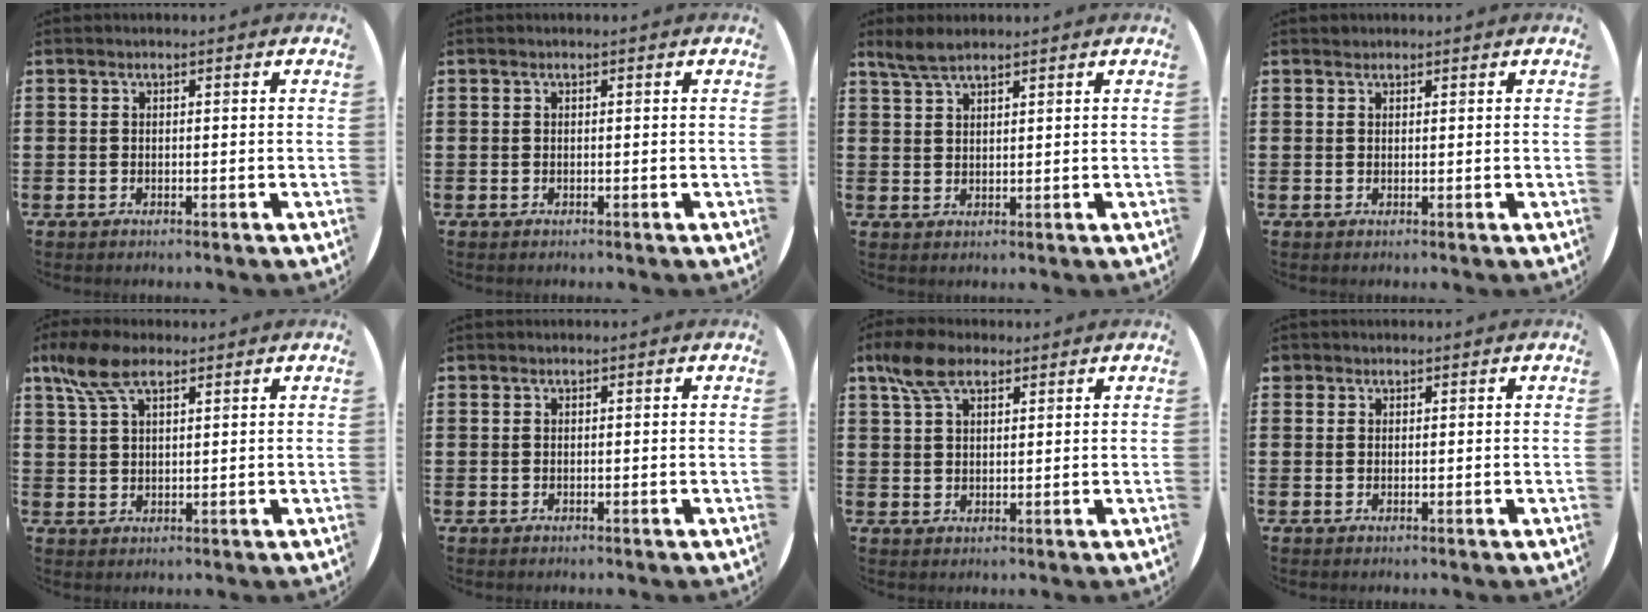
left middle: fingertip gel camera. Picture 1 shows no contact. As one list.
[{"total": 0.0}, {"total": 3.2, "force": [2.8, 0.6, 1.5], "torque": [-0.035, 0.002, 0.052]}, {"total": 0.5, "force": [0.5, 0.2, -0.1], "torque": [0.002, 0.004, 0.009]}, {"total": 6.3, "force": [4.0, 2.6, 4.0], "torque": [-0.089, 0.004, 0.074]}, {"total": 0.0}, {"total": 5.7, "force": [3.8, 2.8, 3.2], "torque": [-0.072, 0.007, 0.071]}, {"total": 0.8, "force": [0.6, 0.4, -0.1], "torque": [0.000, 0.003, 0.013]}]